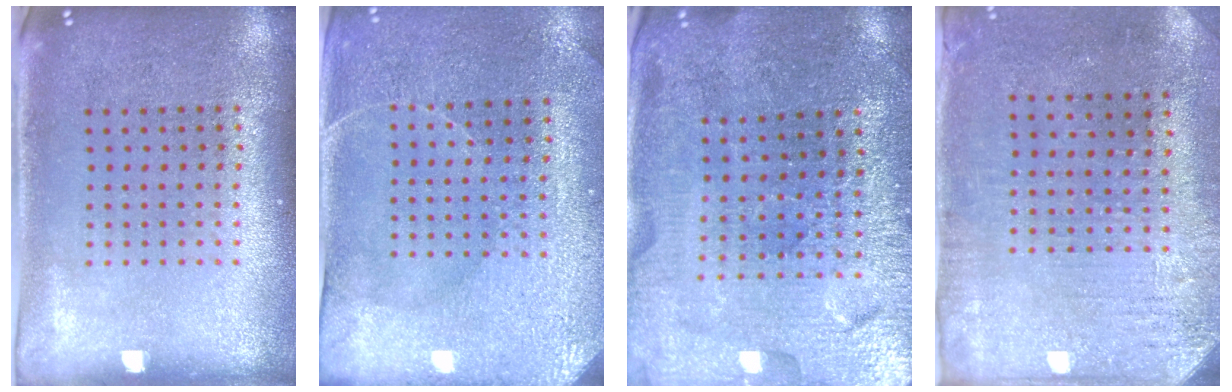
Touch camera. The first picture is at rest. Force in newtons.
{"total": 3.0, "press": 2.9, "slide": 0.3}
{"total": 3.3, "press": 3.3, "slide": 0.2}
{"total": 3.1, "press": 2.6, "slide": 1.7}